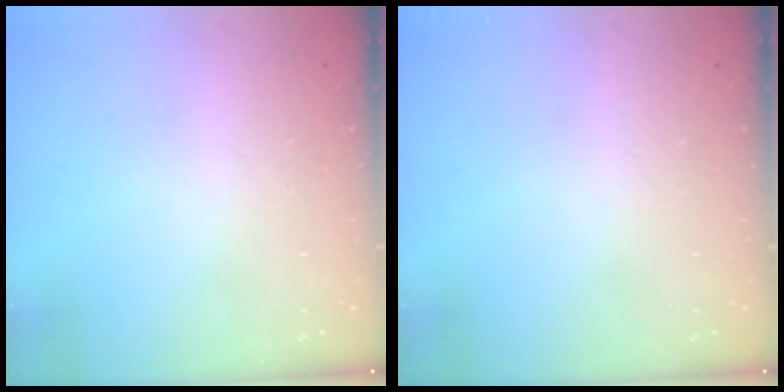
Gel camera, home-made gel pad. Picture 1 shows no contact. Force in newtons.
{"total": 0.0}